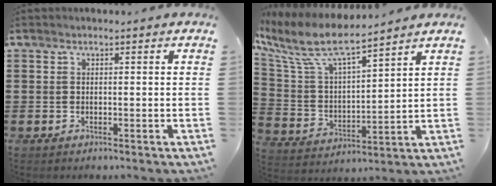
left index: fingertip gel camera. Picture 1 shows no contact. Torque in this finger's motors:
{"motor_torque": [2.14, 0.00, 0.77, 0.21]}